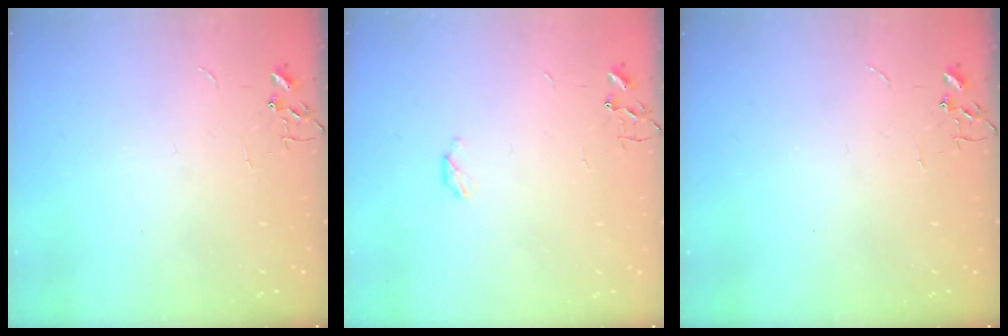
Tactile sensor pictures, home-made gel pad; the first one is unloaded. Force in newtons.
{"total": 2.8, "press": 2.7, "slide": 0.5}
{"total": 0.0}